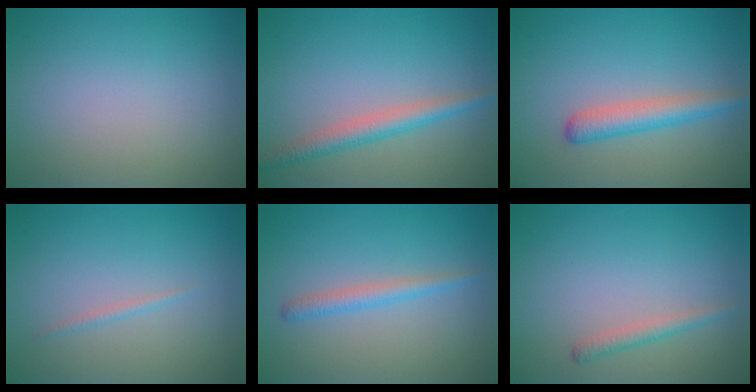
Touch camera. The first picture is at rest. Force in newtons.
{"total": 2.8, "press": 2.8, "slide": 0.1}
{"total": 2.9, "press": 2.9, "slide": 0.1}
{"total": 0.6, "press": 0.6, "slide": 0.0}
{"total": 1.7, "press": 1.7, "slide": 0.0}
{"total": 1.4, "press": 1.3, "slide": 0.1}